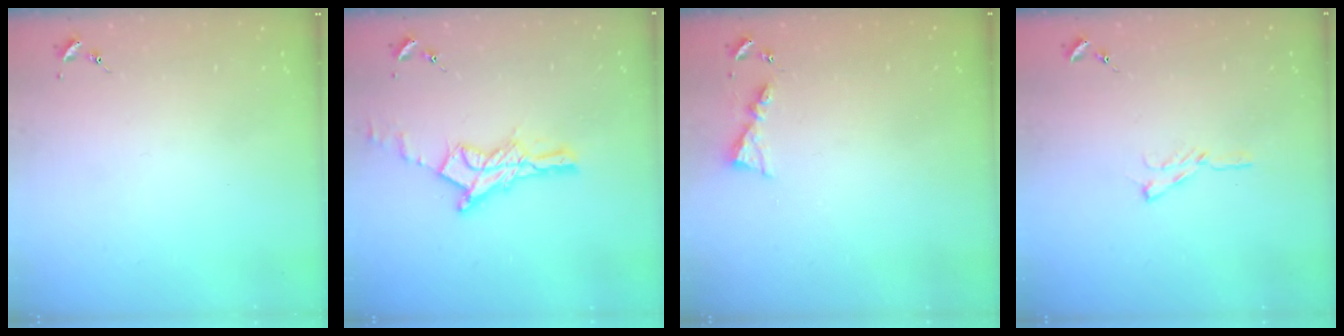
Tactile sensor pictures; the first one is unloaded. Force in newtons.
{"total": 14.2, "press": 14.1, "slide": 1.0}
{"total": 4.9, "press": 4.9, "slide": 0.5}
{"total": 5.8, "press": 5.8, "slide": 0.6}